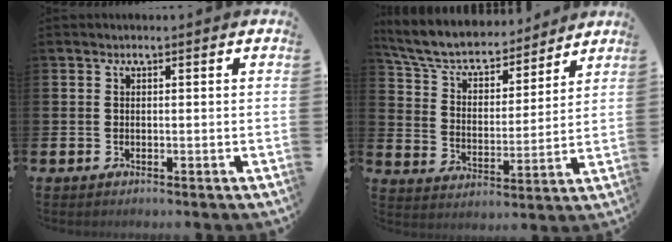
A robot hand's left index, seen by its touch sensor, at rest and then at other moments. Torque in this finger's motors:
{"motor_torque": [0.51, -0.56, 1.01, 0.21]}